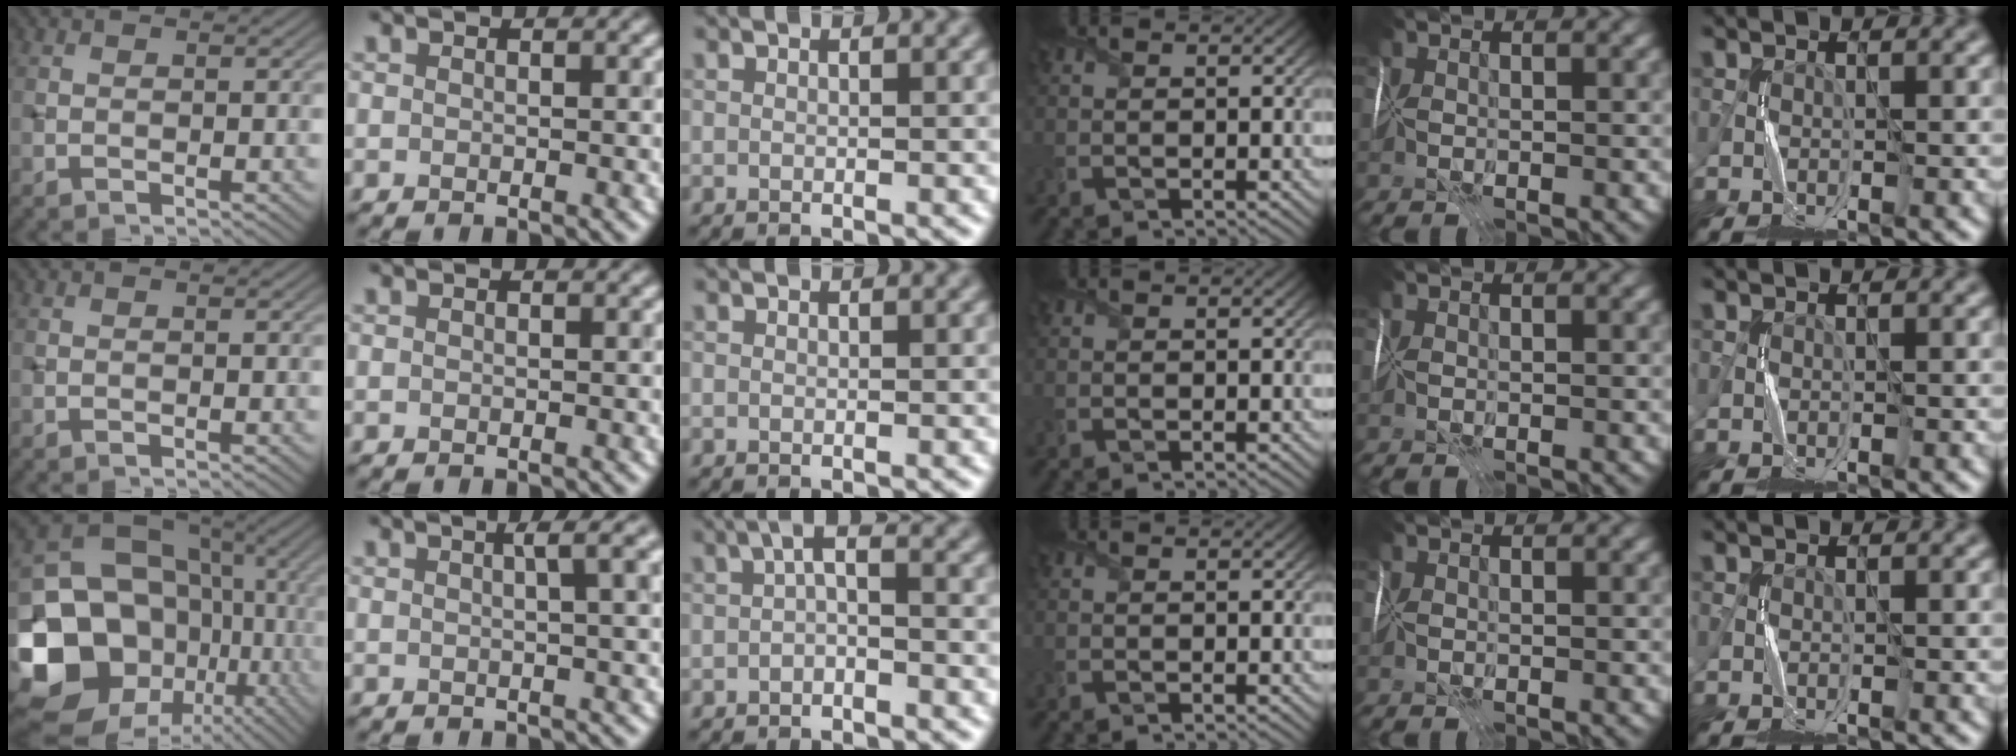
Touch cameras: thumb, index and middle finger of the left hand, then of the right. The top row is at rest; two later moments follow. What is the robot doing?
{"motion": "fold", "object": "wrapping paper"}